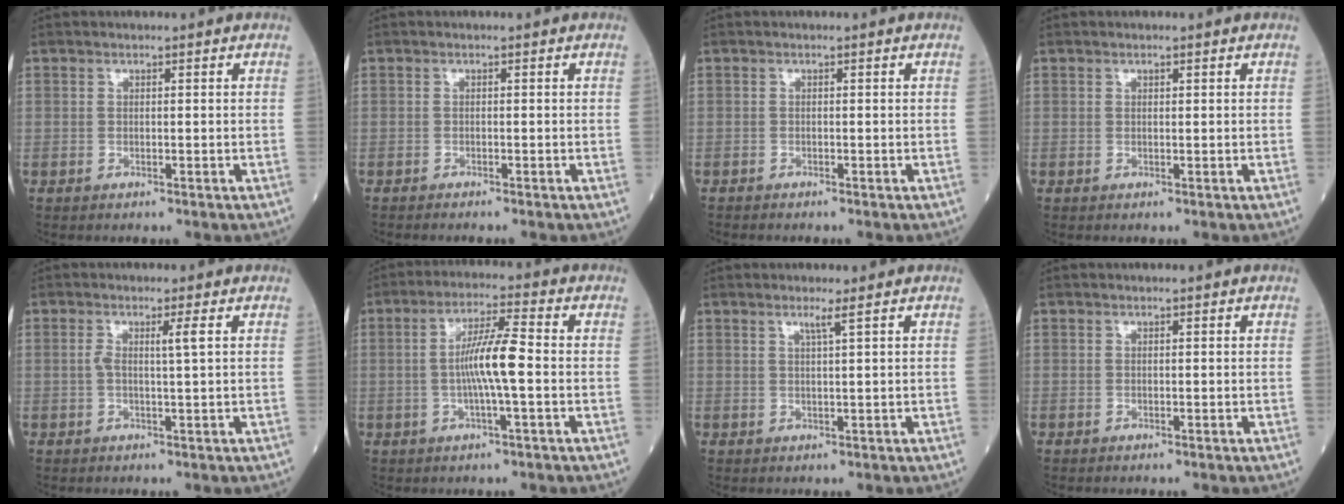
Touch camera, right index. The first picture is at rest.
{"total": 1.8, "force": [-1.6, 0.1, 0.8], "torque": [-0.013, -0.002, -0.020]}
{"total": 0.6, "force": [-0.6, 0.0, 0.0], "torque": [-0.004, -0.001, -0.015]}
{"total": 0.0}
{"total": 2.5, "force": [0.5, -0.4, 2.4], "torque": [-0.050, 0.002, 0.009]}
{"total": 7.6, "force": [-0.7, 0.1, 7.6], "torque": [-0.142, 0.005, -0.016]}
{"total": 1.5, "force": [0.9, -0.6, 1.1], "torque": [-0.028, -0.006, 0.021]}
{"total": 0.0}